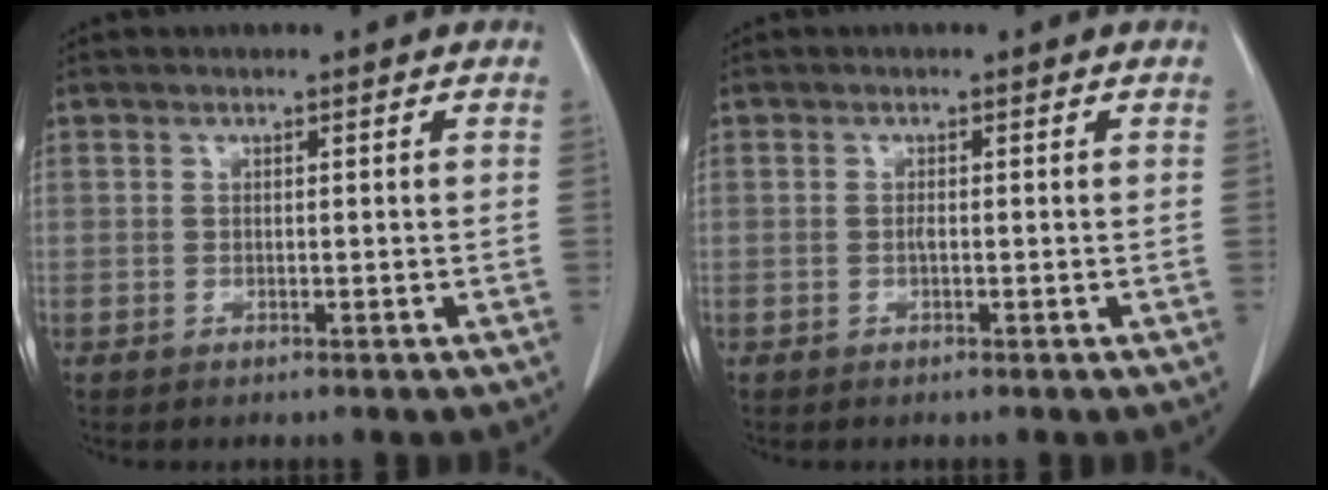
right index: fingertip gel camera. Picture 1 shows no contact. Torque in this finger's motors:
{"motor_torque": [0.17, -0.12, 0.13, 0.03]}